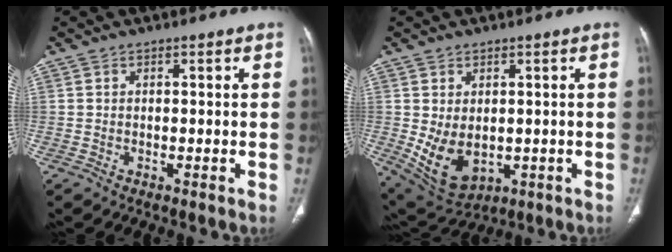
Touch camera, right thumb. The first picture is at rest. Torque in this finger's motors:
{"motor_torque": [-0.34, 0.74, 0.59, 0.65, 0.27]}